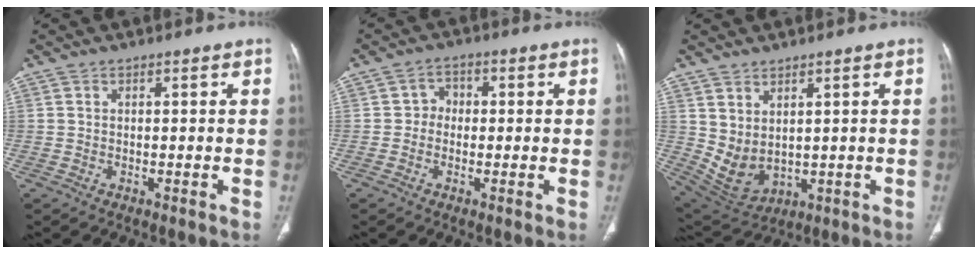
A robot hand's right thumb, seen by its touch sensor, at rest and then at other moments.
{"total": 3.1, "force": [-0.2, 2.8, 1.4], "torque": [0.001, 0.013, -0.015]}
{"total": 7.6, "force": [2.1, 4.8, 5.5], "torque": [-0.094, -0.019, 0.070]}